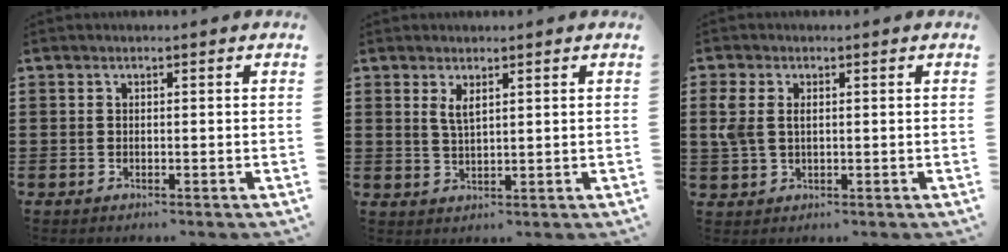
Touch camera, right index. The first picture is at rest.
{"total": 2.5, "force": [1.4, 0.8, 2.0], "torque": [-0.042, 0.003, 0.024]}
{"total": 3.1, "force": [0.8, 2.0, 2.2], "torque": [-0.057, 0.006, 0.012]}